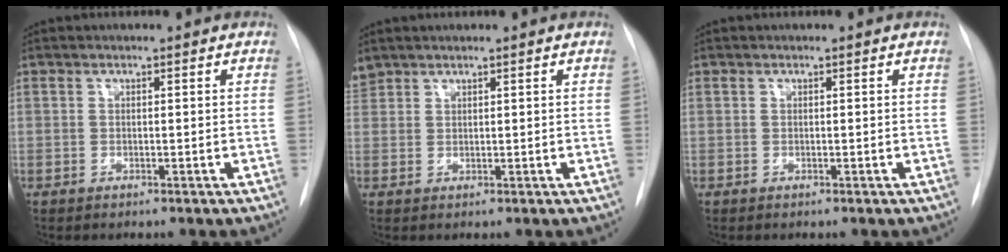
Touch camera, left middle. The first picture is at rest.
{"total": 1.9, "force": [1.8, 0.6, -0.3], "torque": [0.001, 0.013, 0.039]}
{"total": 0.0}